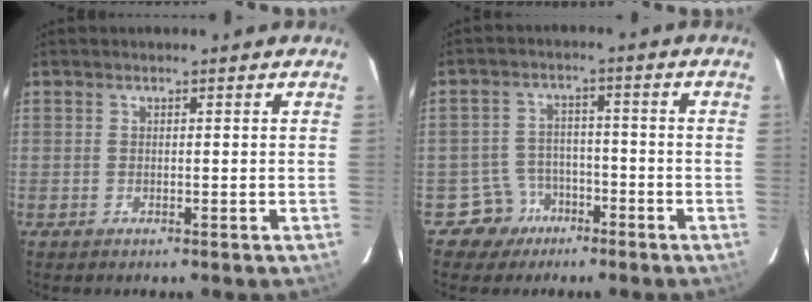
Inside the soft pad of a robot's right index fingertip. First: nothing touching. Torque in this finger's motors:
{"motor_torque": [-0.44, -0.32, -0.37, -0.10]}